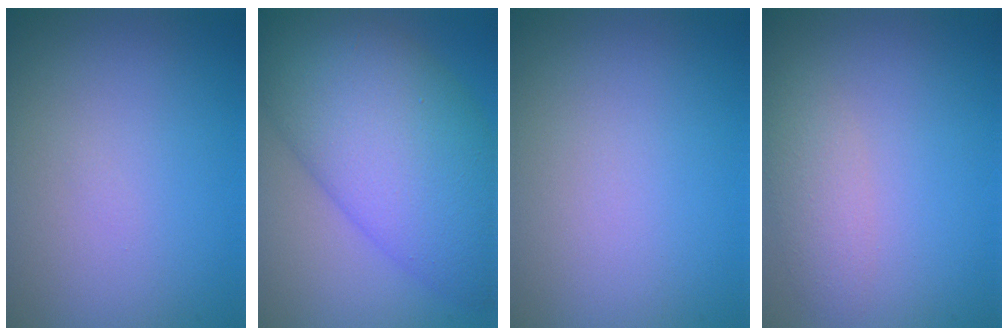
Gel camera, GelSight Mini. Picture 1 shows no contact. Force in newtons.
{"total": 12.3, "press": 12.3, "slide": 0.2}
{"total": 0.0}
{"total": 2.1, "press": 2.0, "slide": 0.1}